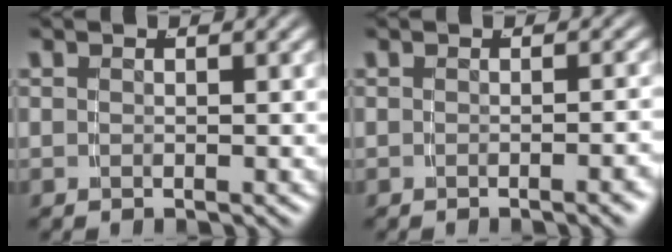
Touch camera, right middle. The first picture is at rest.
{"total": 1.2, "force": [-0.8, -0.4, 0.8], "torque": [-0.010, 0.009, -0.015]}